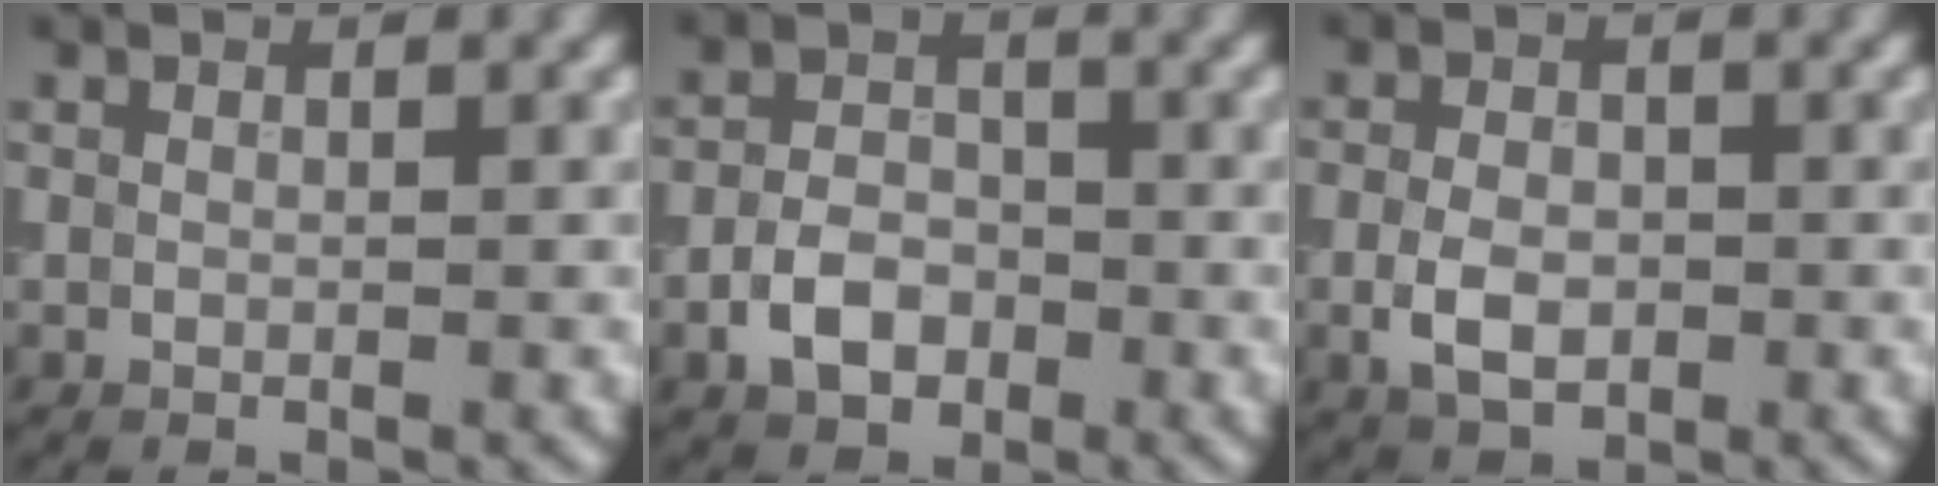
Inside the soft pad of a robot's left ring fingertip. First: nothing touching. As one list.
[{"total": 3.8, "force": [-1.7, 2.6, 2.3], "torque": [-0.036, 0.004, -0.036]}, {"total": 3.5, "force": [-0.9, 2.3, 2.4], "torque": [-0.049, -0.002, -0.021]}]